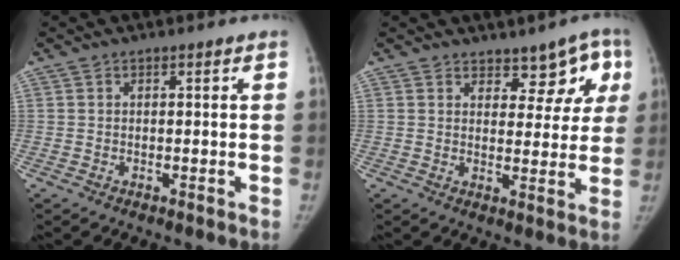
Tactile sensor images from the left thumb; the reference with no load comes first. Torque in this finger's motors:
{"motor_torque": [-0.25, -0.23, -0.46, 0.09, 0.00]}